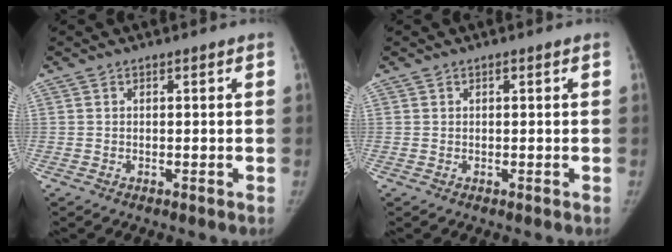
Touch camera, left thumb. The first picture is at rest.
{"total": 0.0}